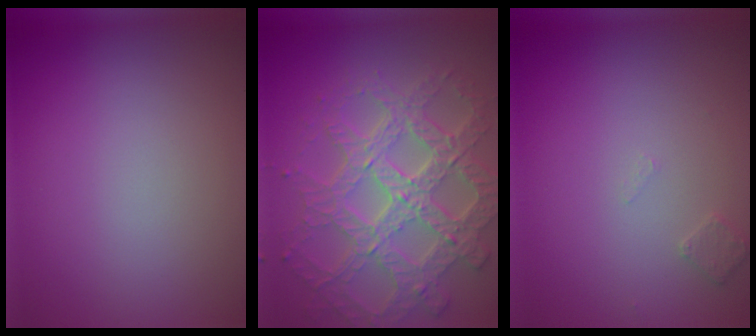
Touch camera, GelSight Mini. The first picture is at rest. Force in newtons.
{"total": 7.7, "press": 5.8, "slide": 5.0}
{"total": 1.0, "press": 1.0, "slide": 0.1}